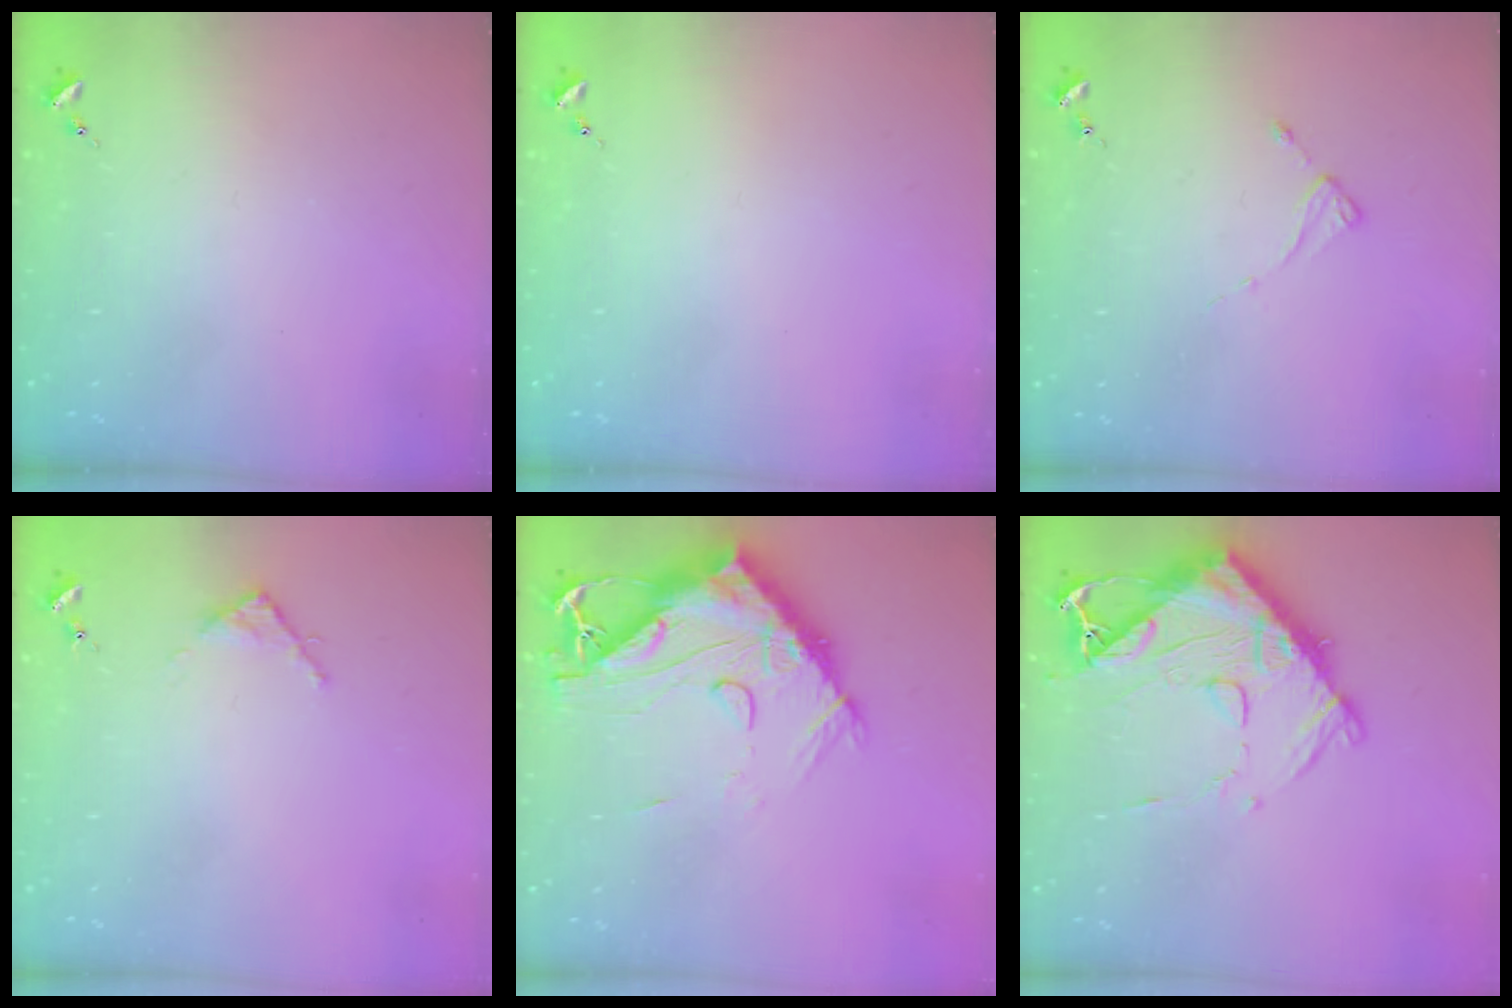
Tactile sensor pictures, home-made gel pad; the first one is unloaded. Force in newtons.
{"total": 0.0}
{"total": 2.0, "press": 2.0, "slide": 0.3}
{"total": 3.1, "press": 3.1, "slide": 0.4}
{"total": 18.5, "press": 18.4, "slide": 1.9}
{"total": 15.6, "press": 15.6, "slide": 1.1}